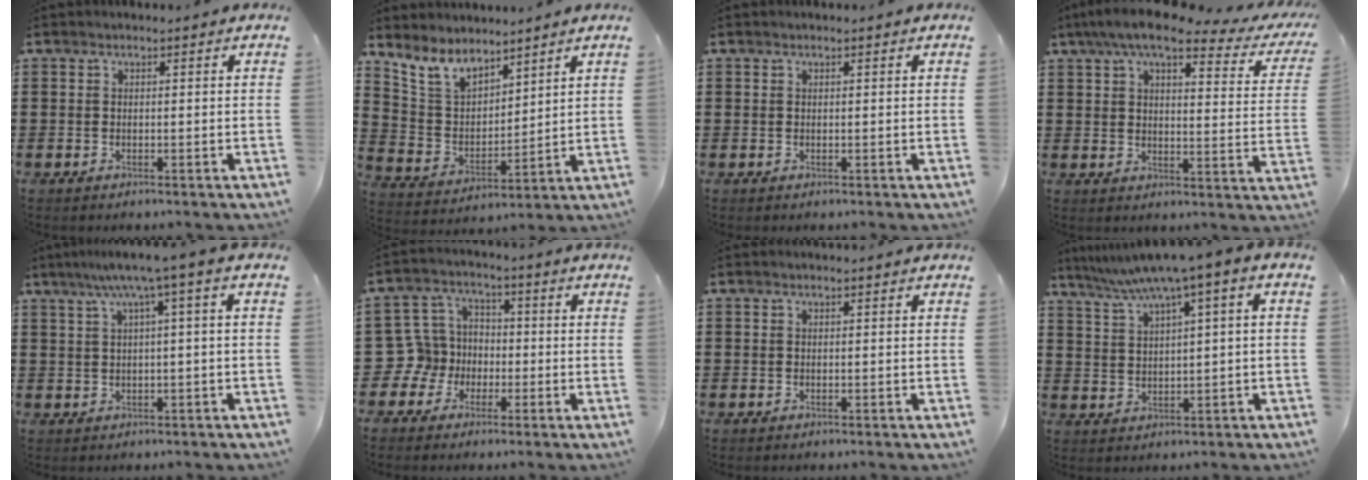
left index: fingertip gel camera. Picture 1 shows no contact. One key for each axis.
{"total": 7.6, "fx": 6.5, "fy": 3.3, "fz": 2.2, "tx": -0.076, "ty": -0.026, "tz": 0.121}
{"total": 0.0}
{"total": 8.4, "fx": 6.4, "fy": 1.3, "fz": 5.3, "tx": -0.109, "ty": -0.025, "tz": 0.106}
{"total": 4.8, "fx": 1.3, "fy": -0.3, "fz": 4.6, "tx": -0.091, "ty": -0.003, "tz": 0.016}
{"total": 7.6, "fx": -1.6, "fy": 7.1, "fz": 1.9, "tx": -0.097, "ty": -0.005, "tz": -0.034}
{"total": 0.0}
{"total": 5.1, "fx": 2.9, "fy": 0.0, "fz": 4.2, "tx": -0.088, "ty": -0.016, "tz": 0.043}